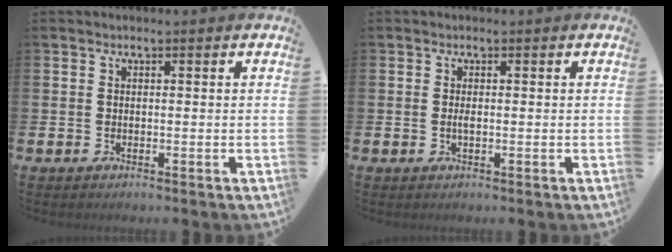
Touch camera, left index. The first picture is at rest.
{"total": 1.2, "force": [-0.3, 0.3, 1.1], "torque": [-0.020, 0.001, -0.006]}